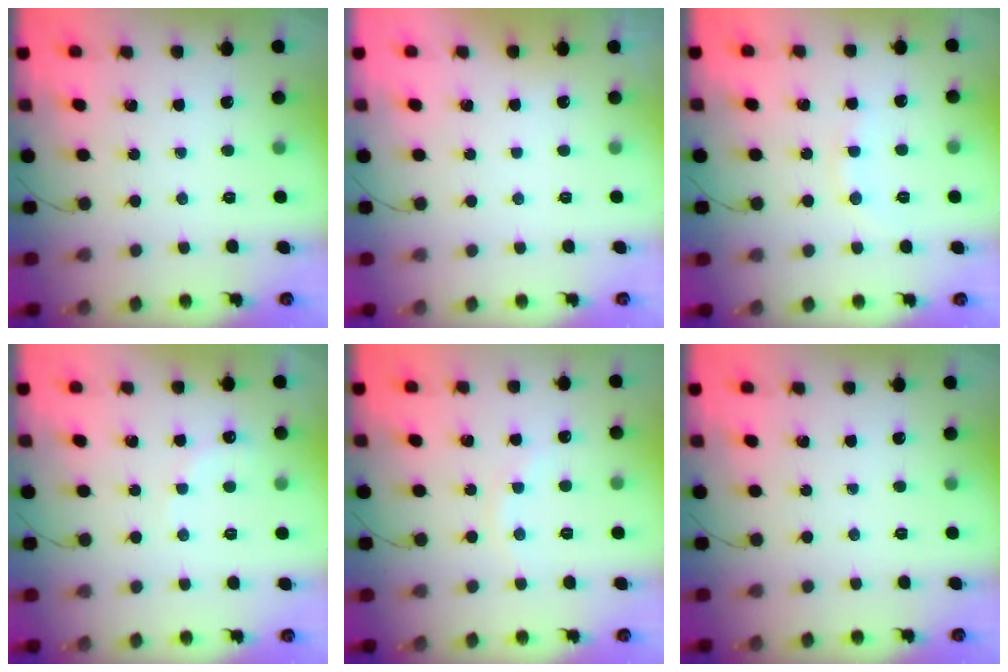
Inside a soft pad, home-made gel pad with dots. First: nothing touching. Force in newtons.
{"total": 2.8, "press": 2.8, "slide": 0.1}
{"total": 4.9, "press": 4.8, "slide": 1.1}
{"total": 6.1, "press": 5.9, "slide": 1.4}
{"total": 5.7, "press": 5.4, "slide": 1.6}
{"total": 0.0}